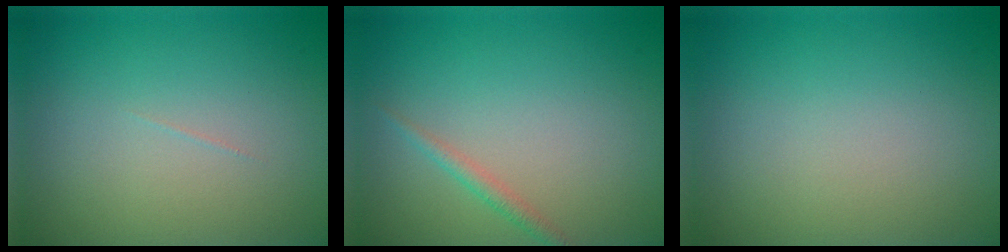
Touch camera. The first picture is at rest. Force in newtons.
{"total": 1.2, "press": 1.2, "slide": 0.1}
{"total": 0.0}